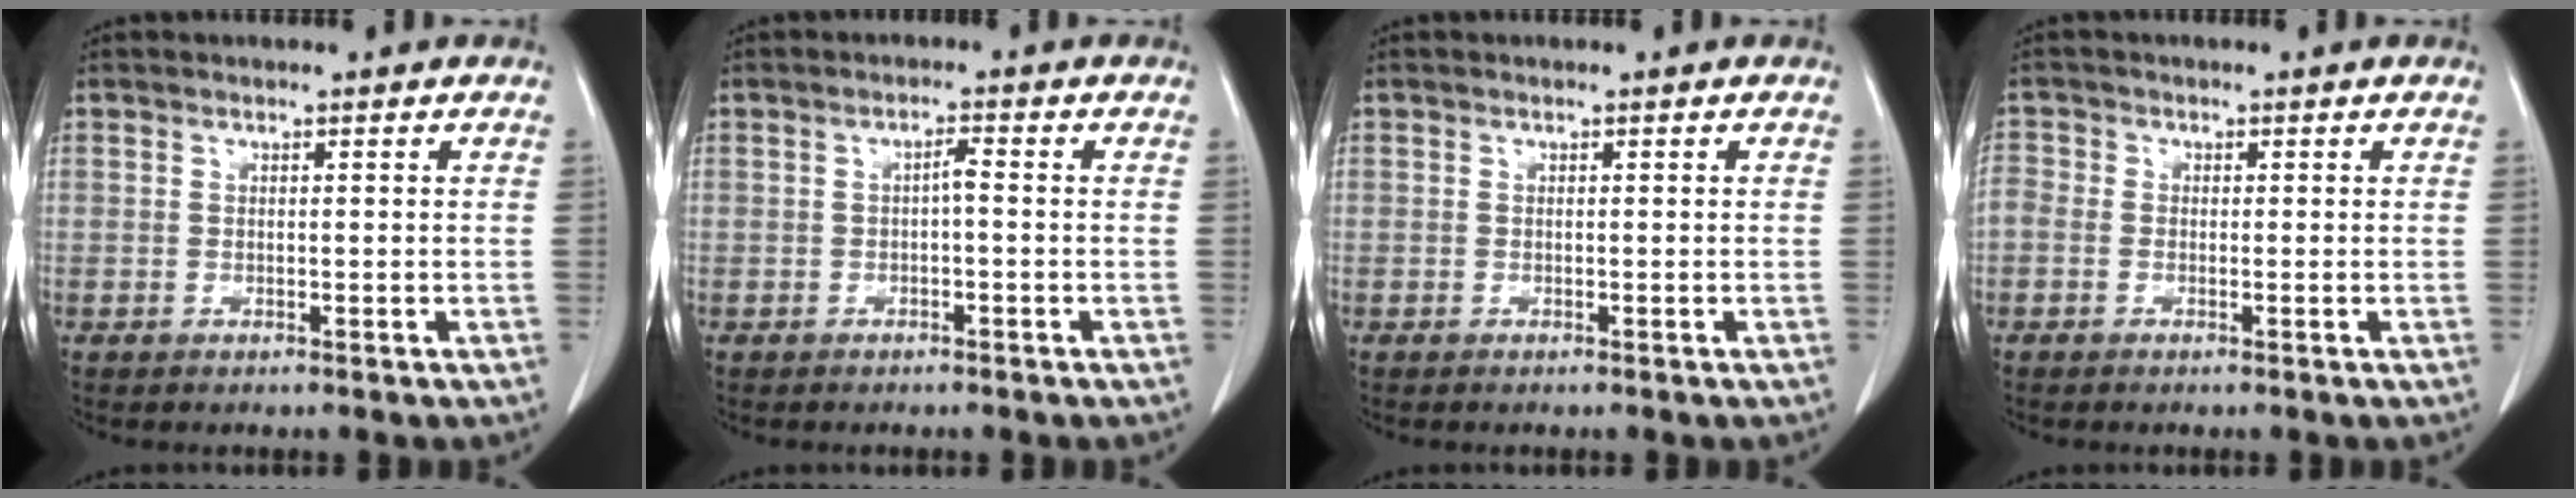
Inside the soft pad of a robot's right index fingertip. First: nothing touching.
{"total": 1.5, "force": [-0.3, 0.2, 1.5], "torque": [-0.024, 0.004, -0.005]}
{"total": 0.0}
{"total": 2.5, "force": [-0.3, 2.0, 1.5], "torque": [-0.045, 0.013, -0.009]}